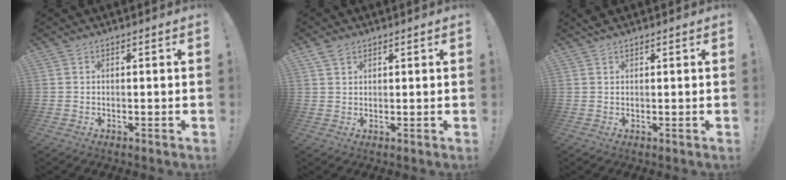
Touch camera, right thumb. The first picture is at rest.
{"total": 2.8, "force": [1.9, 1.6, 1.2], "torque": [-0.013, -0.007, 0.035]}
{"total": 0.7, "force": [0.6, 0.2, 0.3], "torque": [-0.008, 0.003, 0.011]}